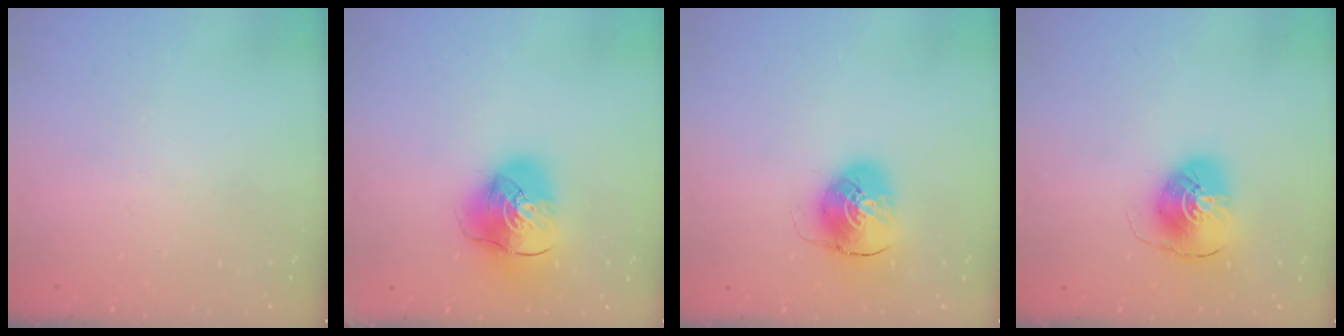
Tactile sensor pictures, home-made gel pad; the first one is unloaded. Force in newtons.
{"total": 13.0, "press": 12.9, "slide": 1.8}
{"total": 9.2, "press": 9.1, "slide": 1.4}
{"total": 9.1, "press": 9.0, "slide": 0.9}